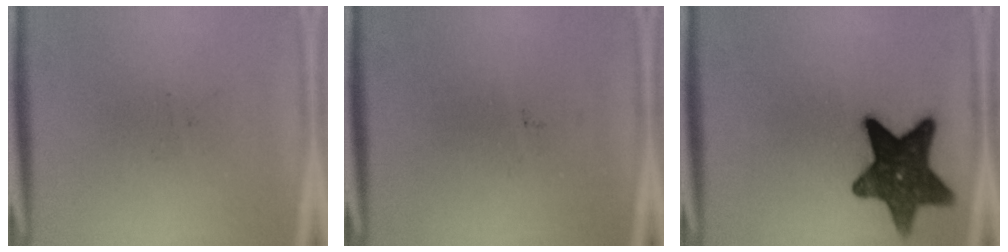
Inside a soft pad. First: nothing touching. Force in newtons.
{"total": 0.0}
{"total": 13.4}